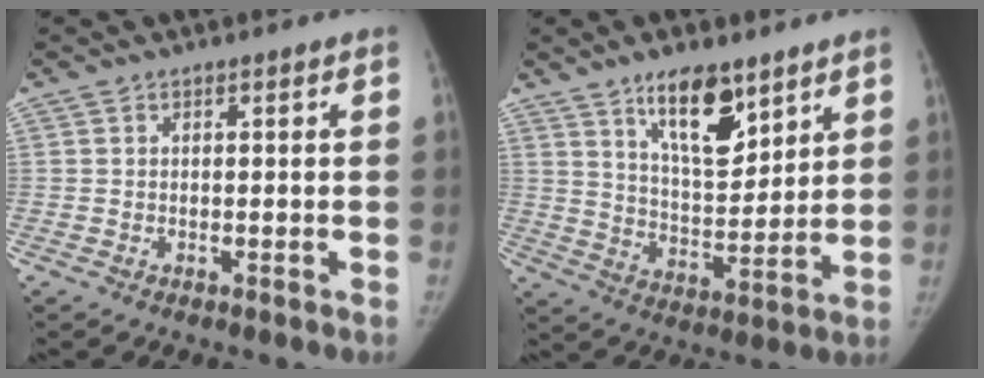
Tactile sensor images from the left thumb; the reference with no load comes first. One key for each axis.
{"total": 12.6, "fx": 8.0, "fy": 5.1, "fz": 8.3, "tx": -0.108, "ty": -0.056, "tz": 0.142}